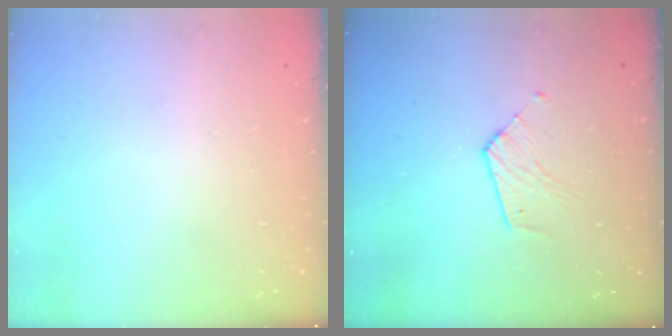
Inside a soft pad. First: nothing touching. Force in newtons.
{"total": 5.9, "press": 5.8, "slide": 0.5}